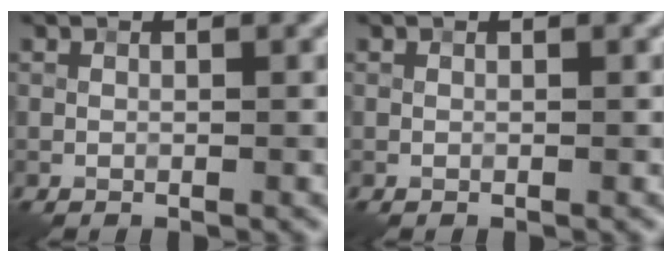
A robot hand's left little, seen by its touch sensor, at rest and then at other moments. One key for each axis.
{"total": 0.0}